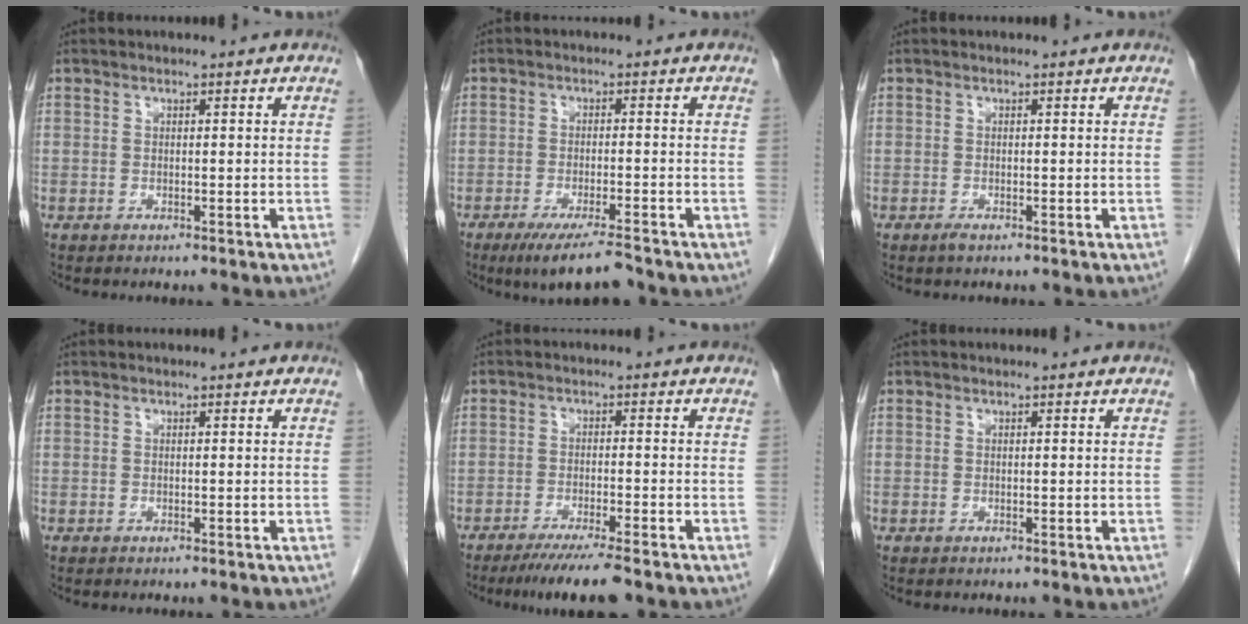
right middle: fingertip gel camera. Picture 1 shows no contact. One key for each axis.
{"total": 7.1, "fx": -5.7, "fy": 0.3, "fz": 4.3, "tx": -0.066, "ty": -0.018, "tz": -0.094}
{"total": 0.7, "fx": -0.5, "fy": 0.1, "fz": 0.5, "tx": -0.011, "ty": -0.001, "tz": -0.008}
{"total": 0.0}
{"total": 7.1, "fx": -5.6, "fy": -0.2, "fz": 4.4, "tx": -0.064, "ty": -0.018, "tz": -0.091}
{"total": 0.0}